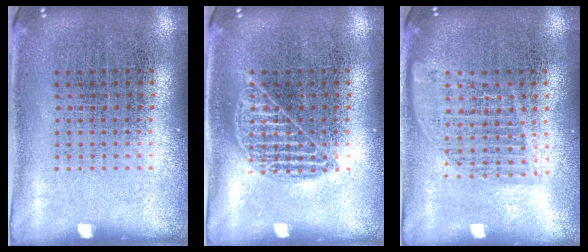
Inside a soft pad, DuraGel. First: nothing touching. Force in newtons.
{"total": 1.6, "press": 1.6, "slide": 0.2}
{"total": 1.6, "press": 1.4, "slide": 0.7}